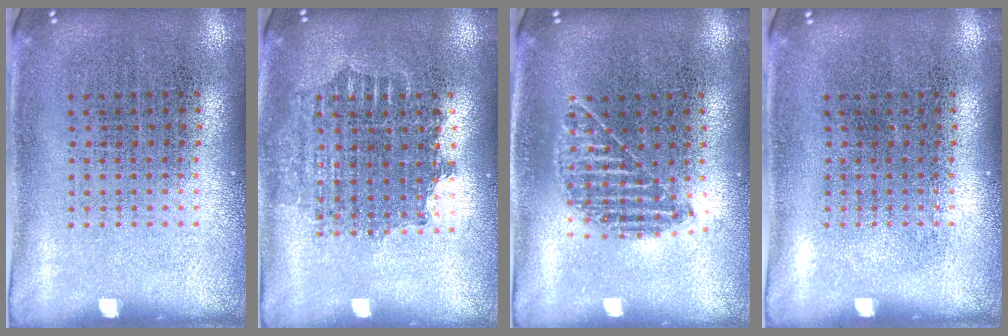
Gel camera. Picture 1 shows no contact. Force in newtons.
{"total": 1.6, "press": 1.3, "slide": 0.9}
{"total": 1.1, "press": 1.0, "slide": 0.5}
{"total": 0.0}